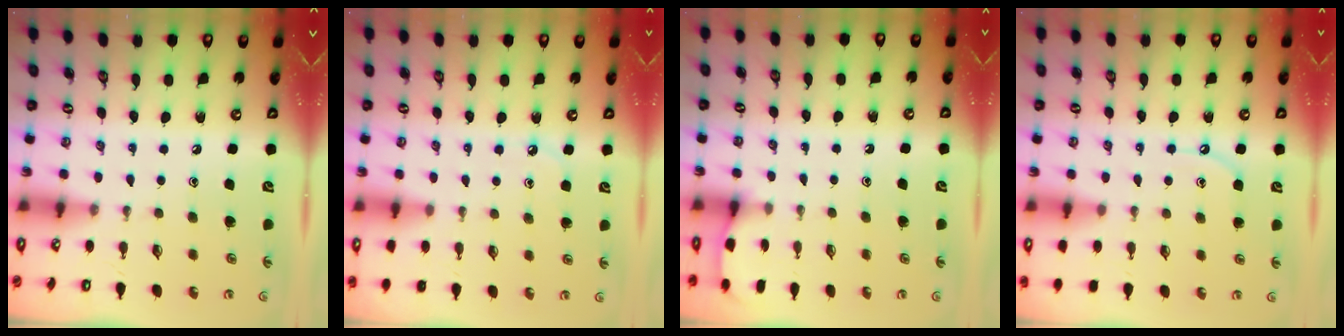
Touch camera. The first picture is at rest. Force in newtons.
{"total": 3.7, "press": 3.7, "slide": 0.5}
{"total": 2.6, "press": 2.6, "slide": 0.3}
{"total": 4.6, "press": 4.5, "slide": 0.6}